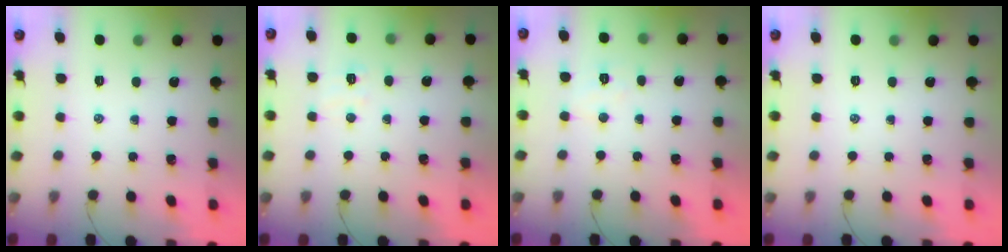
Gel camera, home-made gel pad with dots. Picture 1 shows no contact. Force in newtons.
{"total": 5.1, "press": 4.9, "slide": 1.4}
{"total": 3.9, "press": 3.8, "slide": 0.8}
{"total": 0.0}